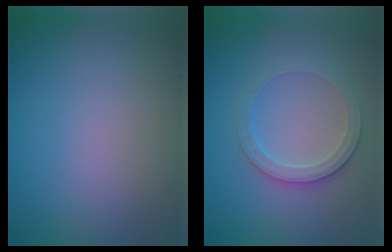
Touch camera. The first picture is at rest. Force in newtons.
{"total": 3.3, "press": 2.7, "slide": 1.9}